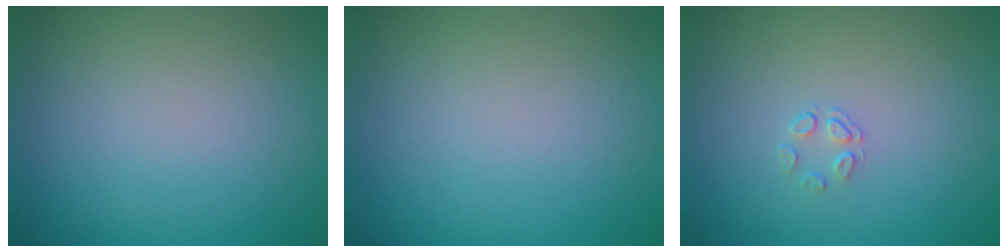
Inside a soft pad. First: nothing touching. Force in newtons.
{"total": 0.0}
{"total": 1.1, "press": 0.5, "slide": 1.0}